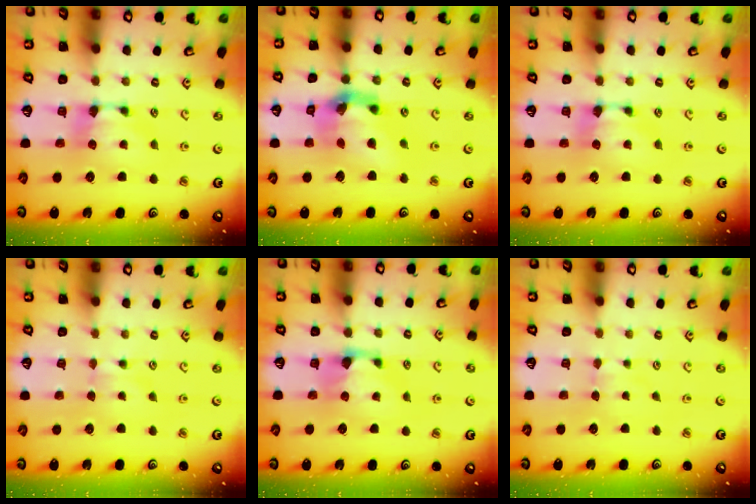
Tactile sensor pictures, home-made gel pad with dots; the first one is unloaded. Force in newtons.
{"total": 8.1, "press": 7.7, "slide": 2.4}
{"total": 0.0}
{"total": 2.4, "press": 2.4, "slide": 0.4}
{"total": 0.9, "press": 0.4, "slide": 0.7}
{"total": 2.8, "press": 2.8, "slide": 0.3}